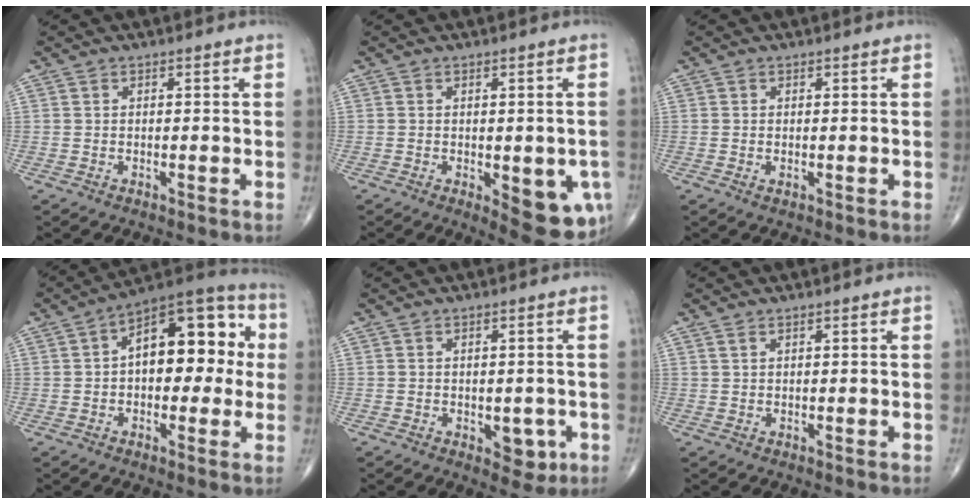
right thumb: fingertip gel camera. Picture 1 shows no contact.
{"total": 10.5, "force": [-2.9, 4.4, 9.1], "torque": [-0.087, -0.006, -0.025]}
{"total": 0.7, "force": [-0.1, 0.4, 0.5], "torque": [-0.011, -0.002, 0.000]}
{"total": 17.4, "force": [2.0, 9.5, 14.5], "torque": [-0.167, 0.043, 0.019]}
{"total": 4.6, "force": [-1.3, 2.9, 3.3], "torque": [-0.012, 0.000, -0.010]}
{"total": 0.7, "force": [0.6, 0.1, 0.4], "torque": [-0.009, 0.002, 0.015]}